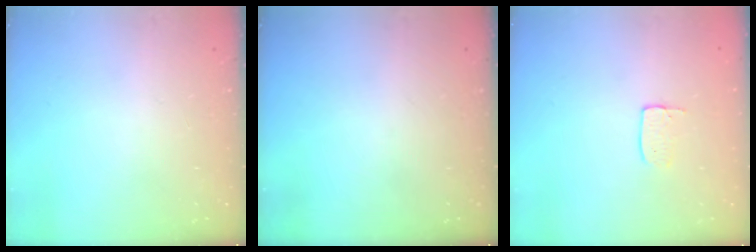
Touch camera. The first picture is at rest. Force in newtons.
{"total": 0.0}
{"total": 3.5, "press": 3.5, "slide": 0.2}